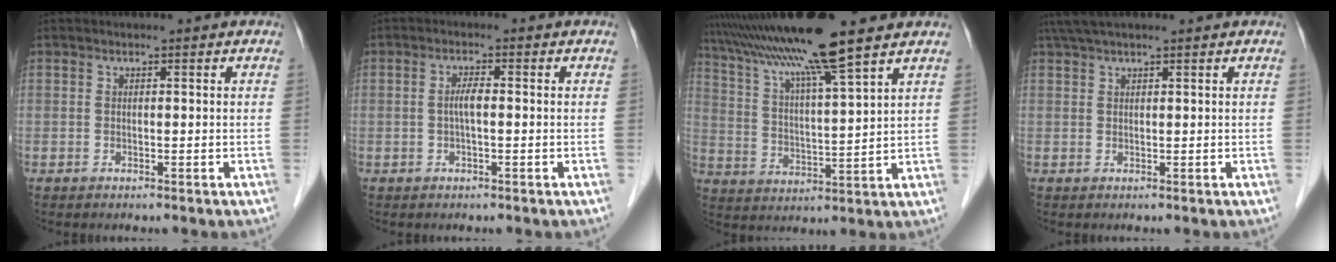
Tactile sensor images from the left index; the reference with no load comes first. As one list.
[{"total": 2.2, "force": [-0.5, 0.4, 2.1], "torque": [-0.043, 0.000, -0.011]}, {"total": 13.5, "force": [10.5, -1.3, 8.4], "torque": [-0.153, 0.012, 0.182]}, {"total": 4.7, "force": [3.8, 0.0, 2.7], "torque": [-0.043, 0.038, 0.068]}]